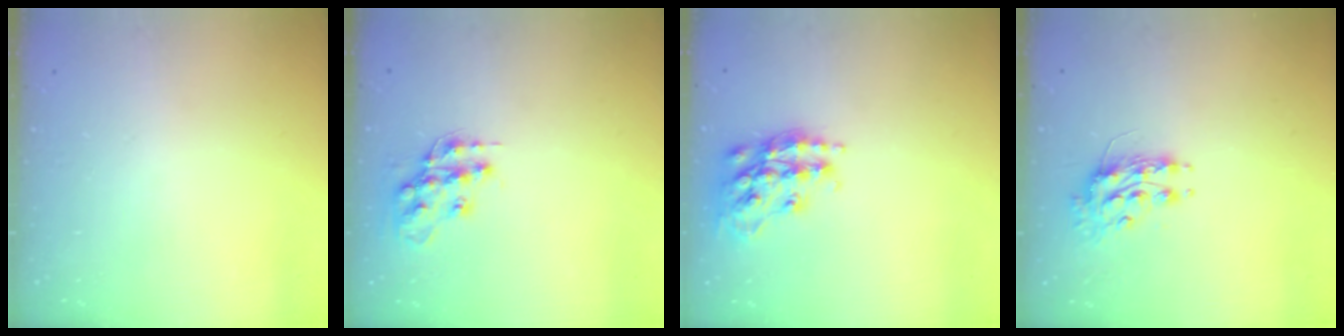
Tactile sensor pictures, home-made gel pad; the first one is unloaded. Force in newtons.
{"total": 14.0, "press": 14.0, "slide": 0.7}
{"total": 17.2, "press": 17.2, "slide": 1.2}
{"total": 8.5, "press": 8.5, "slide": 0.6}